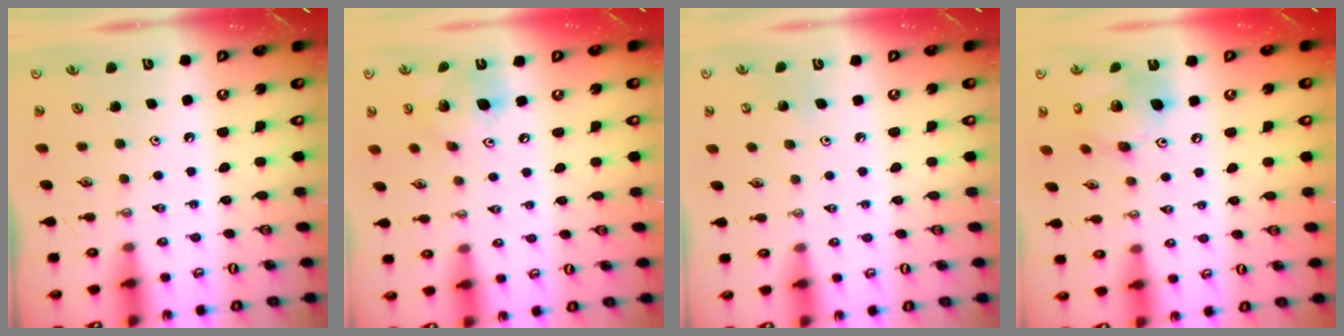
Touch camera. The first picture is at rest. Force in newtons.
{"total": 13.6, "press": 13.3, "slide": 3.0}
{"total": 3.8, "press": 3.7, "slide": 0.3}
{"total": 16.0, "press": 15.8, "slide": 2.8}